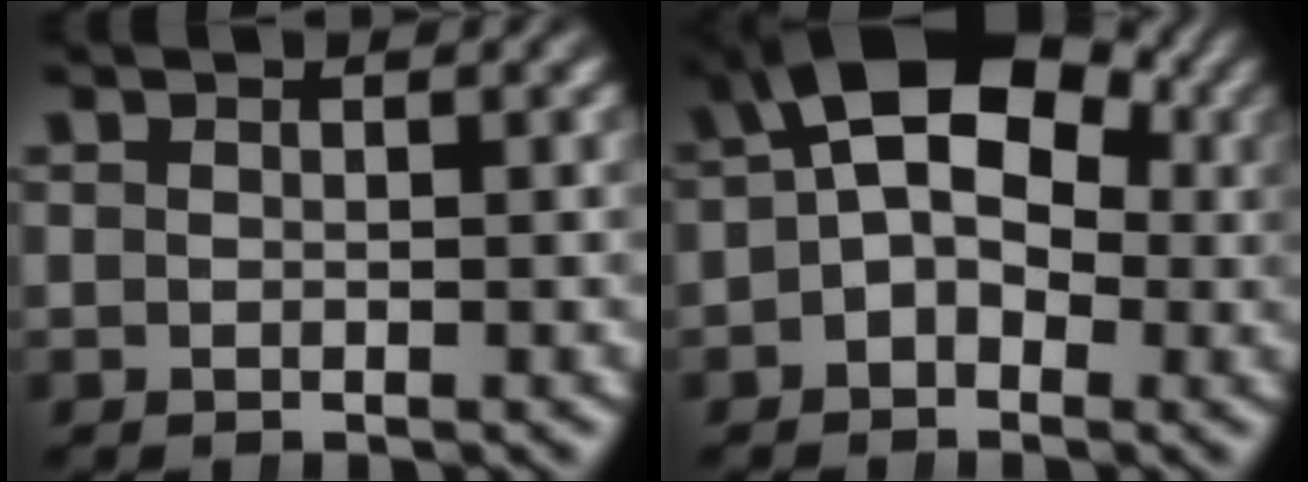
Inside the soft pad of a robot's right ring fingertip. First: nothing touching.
{"total": 10.9, "force": [2.3, 7.2, 7.8], "torque": [-0.143, -0.014, 0.028]}